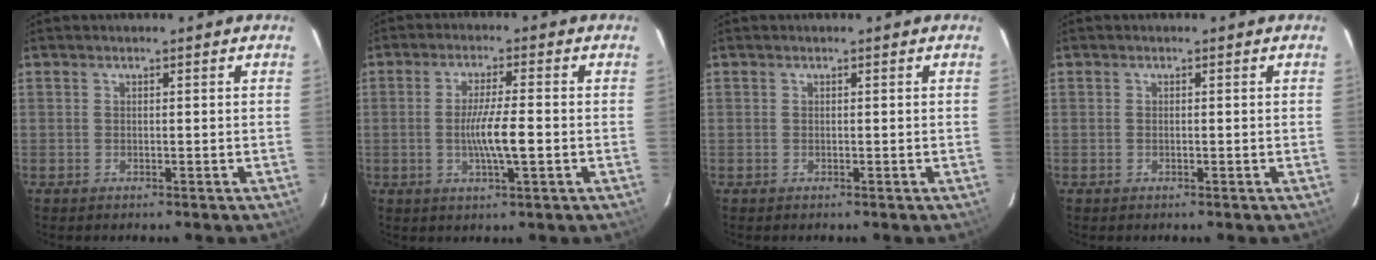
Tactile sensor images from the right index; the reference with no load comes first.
{"total": 6.7, "force": [-1.3, 0.3, 6.6], "torque": [-0.116, -0.008, -0.022]}
{"total": 0.0}
{"total": 0.0}